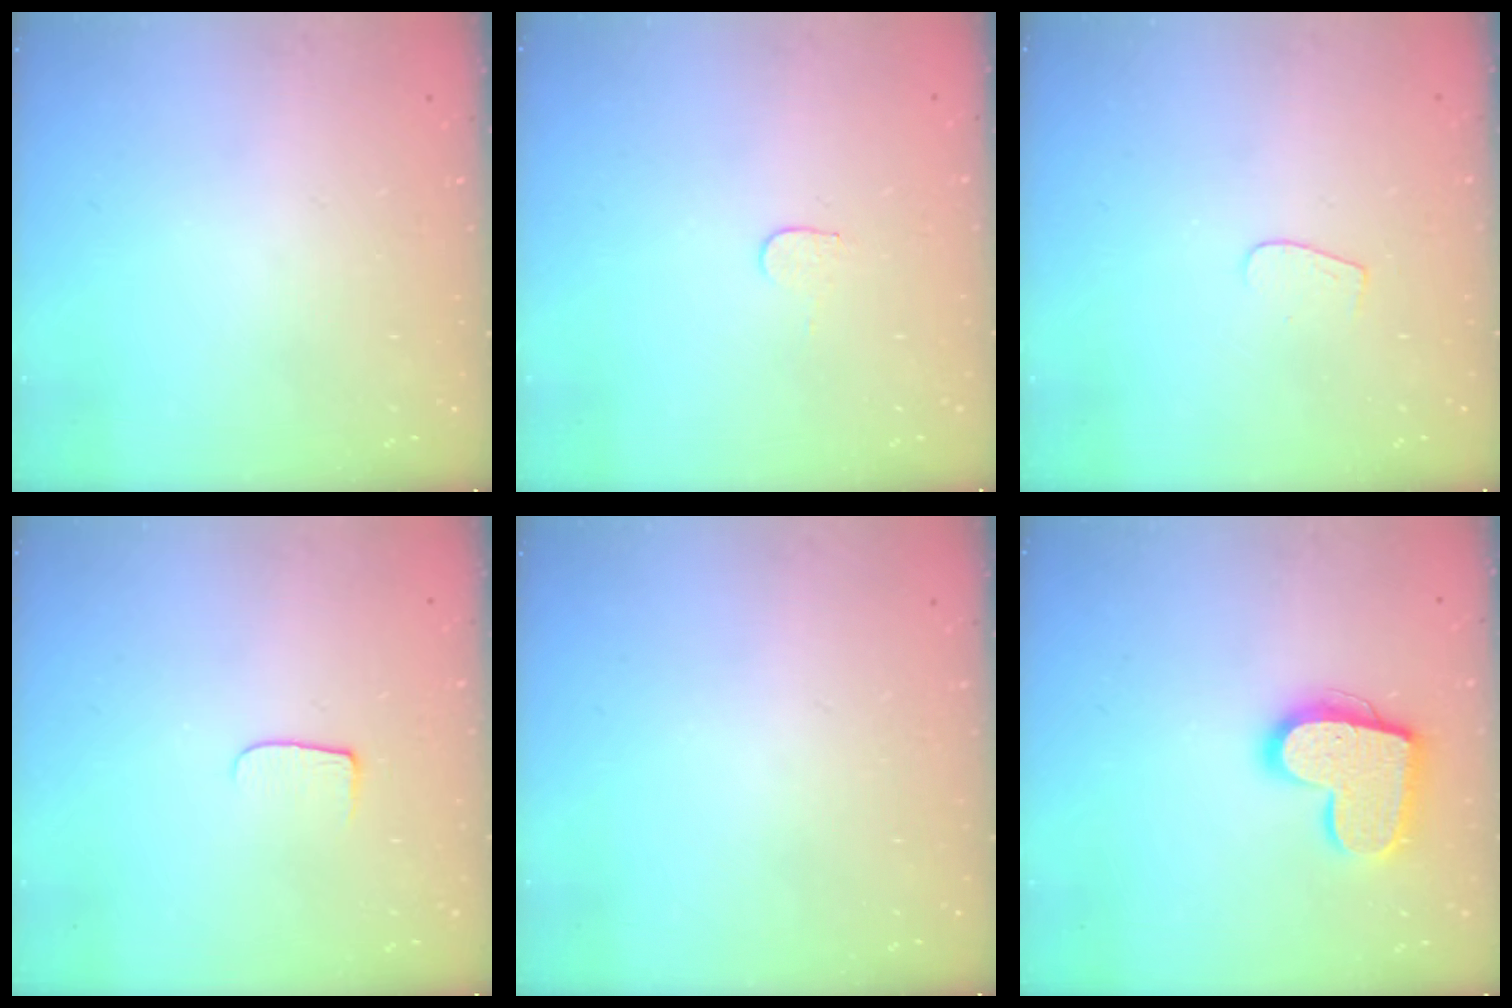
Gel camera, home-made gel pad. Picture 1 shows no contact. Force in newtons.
{"total": 4.9, "press": 4.9, "slide": 0.3}
{"total": 3.9, "press": 3.9, "slide": 0.4}
{"total": 6.5, "press": 6.5, "slide": 0.7}
{"total": 0.0}
{"total": 15.8, "press": 15.8, "slide": 1.0}